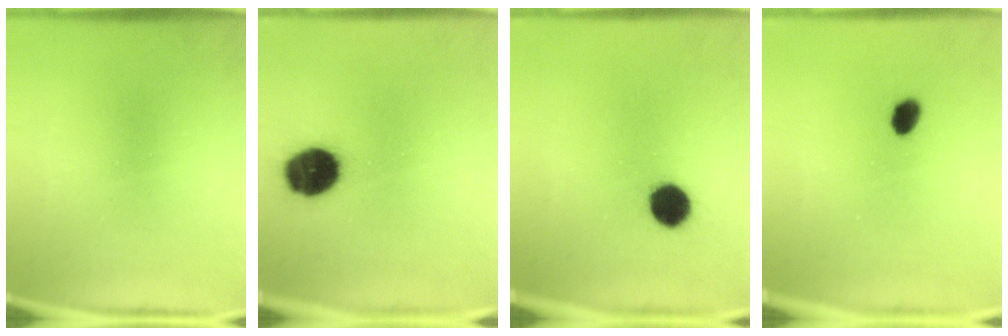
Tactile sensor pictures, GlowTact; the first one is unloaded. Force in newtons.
{"total": 11.9}
{"total": 7.0}
{"total": 2.7}